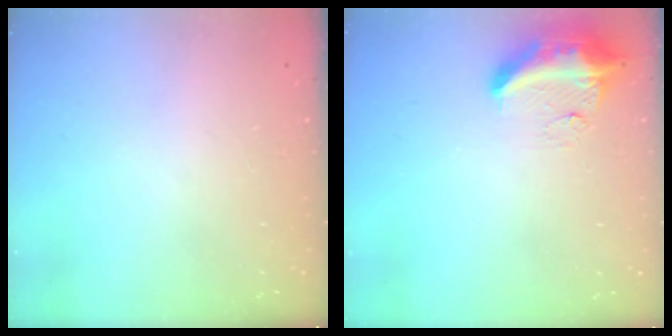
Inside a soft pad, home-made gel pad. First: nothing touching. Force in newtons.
{"total": 10.7, "press": 10.7, "slide": 1.1}